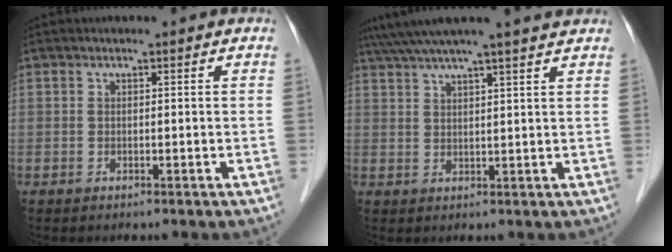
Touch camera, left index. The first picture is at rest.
{"total": 12.3, "force": [10.7, -0.4, 5.9], "torque": [-0.105, 0.034, 0.146]}